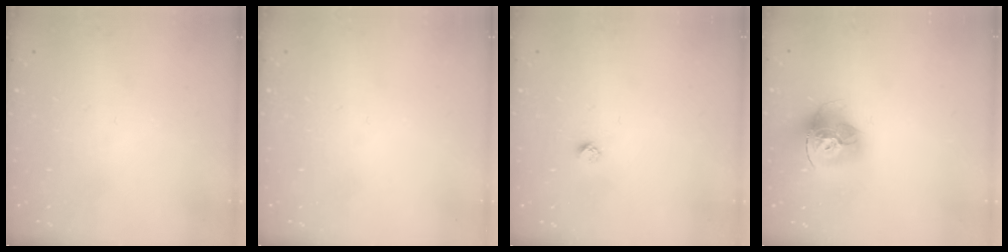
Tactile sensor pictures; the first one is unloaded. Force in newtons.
{"total": 0.0}
{"total": 2.4, "press": 2.4, "slide": 0.2}
{"total": 15.7, "press": 15.6, "slide": 1.7}